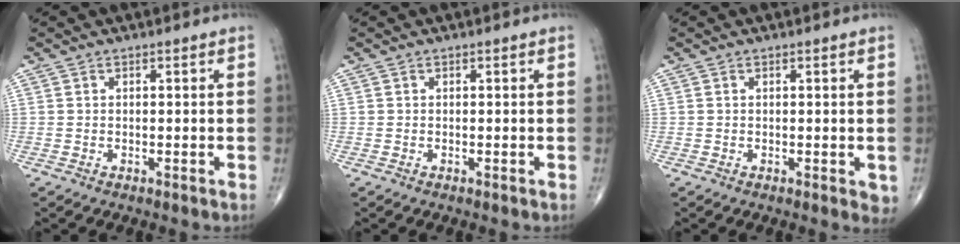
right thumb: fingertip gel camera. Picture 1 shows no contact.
{"total": 0.0}
{"total": 2.0, "force": [-0.2, 0.9, 1.8], "torque": [-0.015, -0.006, -0.003]}